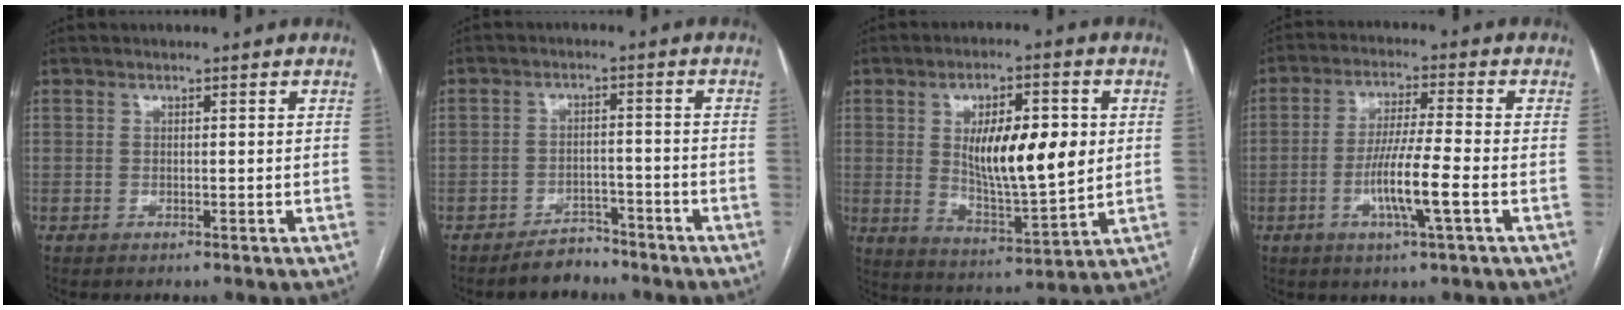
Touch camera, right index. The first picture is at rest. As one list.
[{"total": 4.3, "force": [-3.8, 1.9, 0.8], "torque": [-0.010, 0.004, -0.059]}, {"total": 13.8, "force": [2.0, 4.0, 13.1], "torque": [-0.224, -0.001, 0.038]}, {"total": 8.4, "force": [-2.6, -0.2, 7.9], "torque": [-0.152, -0.006, -0.052]}]